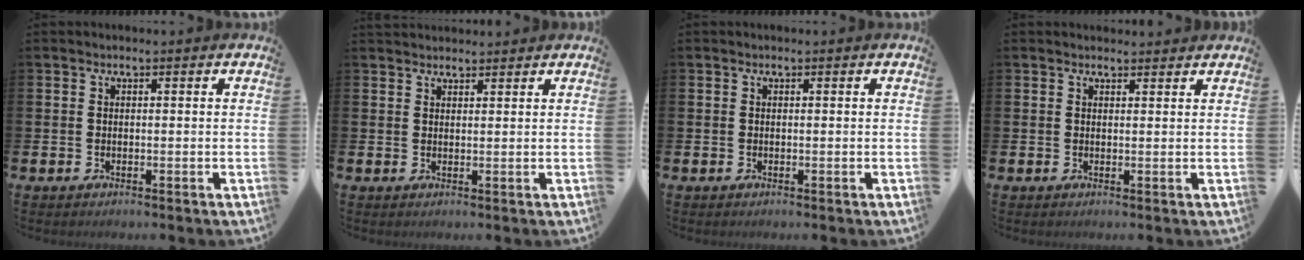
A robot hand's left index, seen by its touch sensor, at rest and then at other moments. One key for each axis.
{"total": 1.8, "fx": 1.8, "fy": 0.5, "fz": 0.0, "tx": 0.007, "ty": -0.006, "tz": 0.031}
{"total": 0.0}
{"total": 1.1, "fx": 1.1, "fy": 0.3, "fz": 0.0, "tx": 0.008, "ty": -0.003, "tz": 0.019}